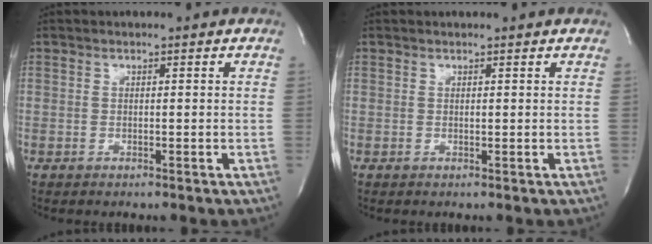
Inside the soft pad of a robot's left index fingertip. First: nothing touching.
{"total": 0.8, "force": [0.7, 0.3, 0.2], "torque": [-0.010, 0.002, 0.006]}